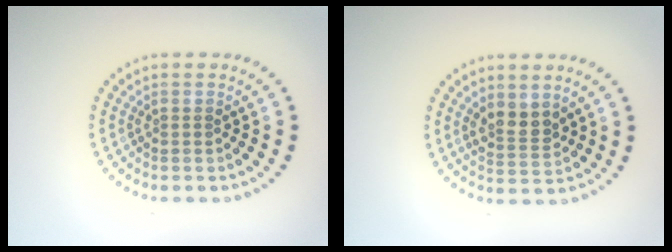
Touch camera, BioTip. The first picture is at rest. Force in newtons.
{"total": 2.5, "press": 2.3, "slide": 1.1}